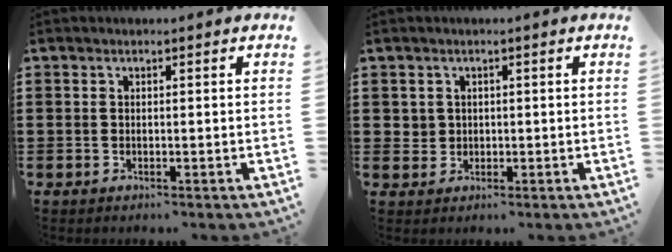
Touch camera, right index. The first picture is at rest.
{"total": 1.9, "force": [0.7, 1.8, 0.2], "torque": [-0.010, 0.011, 0.011]}